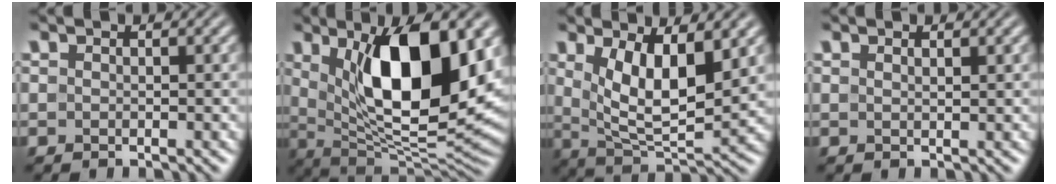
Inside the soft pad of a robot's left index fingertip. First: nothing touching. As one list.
[{"total": 13.1, "force": [3.5, 5.4, 11.5], "torque": [-0.168, -0.014, 0.062]}, {"total": 7.8, "force": [2.3, 3.1, 6.8], "torque": [-0.130, -0.017, 0.046]}, {"total": 0.8, "force": [0.6, 0.2, 0.5], "torque": [-0.005, 0.002, 0.010]}]